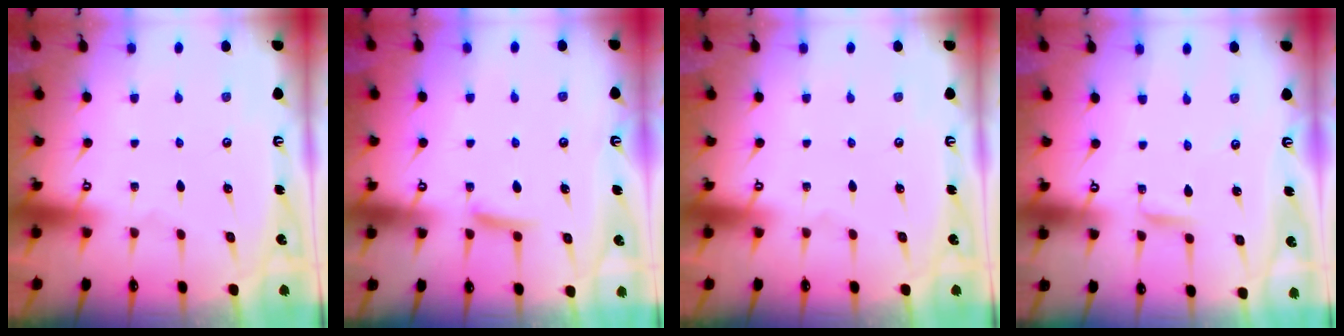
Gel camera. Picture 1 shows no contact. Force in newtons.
{"total": 6.9, "press": 6.8, "slide": 0.8}
{"total": 0.0}
{"total": 2.6, "press": 2.5, "slide": 0.3}